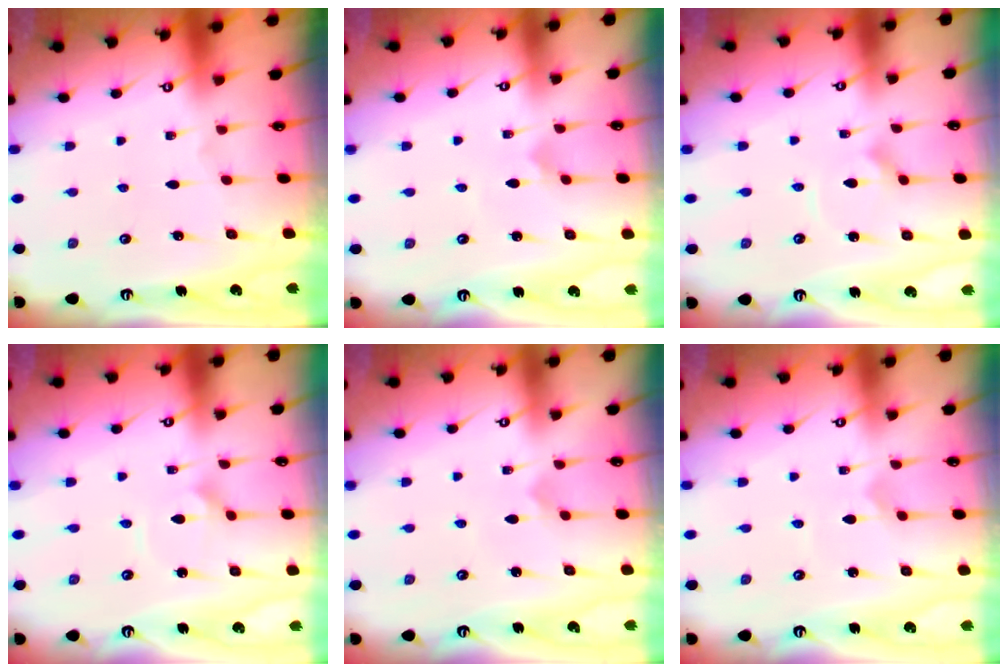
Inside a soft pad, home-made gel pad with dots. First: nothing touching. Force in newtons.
{"total": 1.0, "press": 1.0, "slide": 0.1}
{"total": 2.8, "press": 2.8, "slide": 0.3}
{"total": 2.1, "press": 2.1, "slide": 0.1}
{"total": 2.7, "press": 2.7, "slide": 0.3}
{"total": 1.4, "press": 1.4, "slide": 0.1}